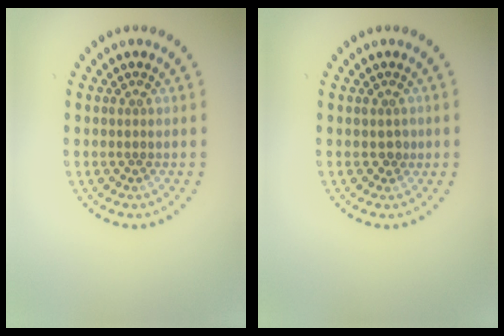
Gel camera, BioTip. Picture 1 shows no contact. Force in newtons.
{"total": 0.9, "press": 0.7, "slide": 0.6}